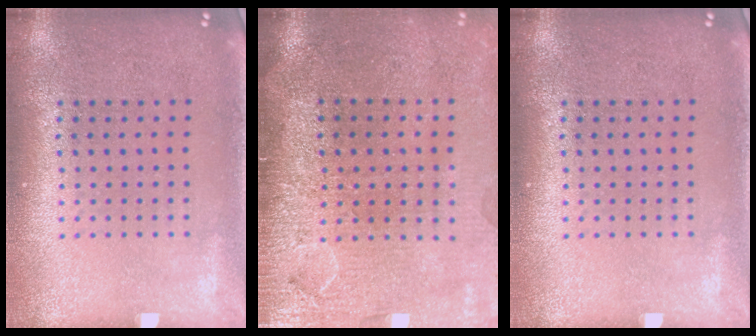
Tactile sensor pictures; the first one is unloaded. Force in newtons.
{"total": 4.3, "press": 3.7, "slide": 2.2}
{"total": 0.0}